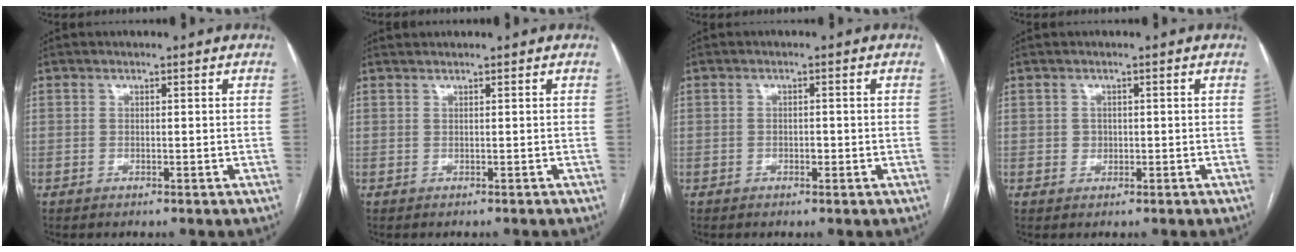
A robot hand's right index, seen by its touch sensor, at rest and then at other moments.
{"total": 0.0}
{"total": 1.0, "force": [-0.4, 0.6, 0.7], "torque": [-0.010, 0.002, -0.008]}
{"total": 1.2, "force": [-0.1, 1.1, 0.3], "torque": [-0.005, 0.003, 0.002]}